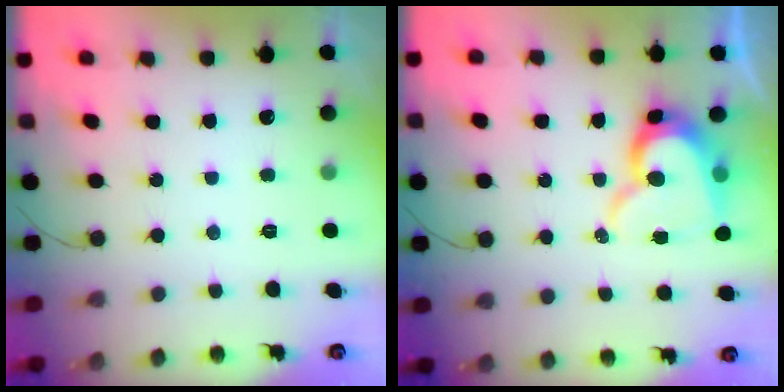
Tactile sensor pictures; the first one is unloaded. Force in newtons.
{"total": 13.1, "press": 13.0, "slide": 1.2}